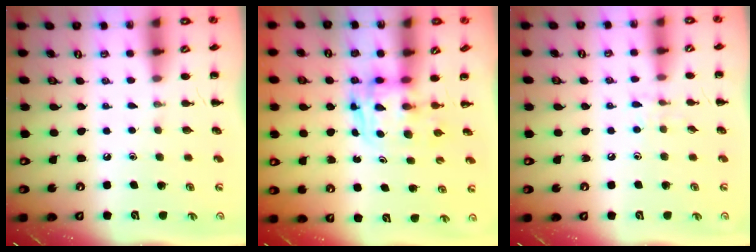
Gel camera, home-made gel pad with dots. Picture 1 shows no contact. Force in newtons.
{"total": 2.7, "press": 2.7, "slide": 0.2}
{"total": 4.9, "press": 4.7, "slide": 1.5}